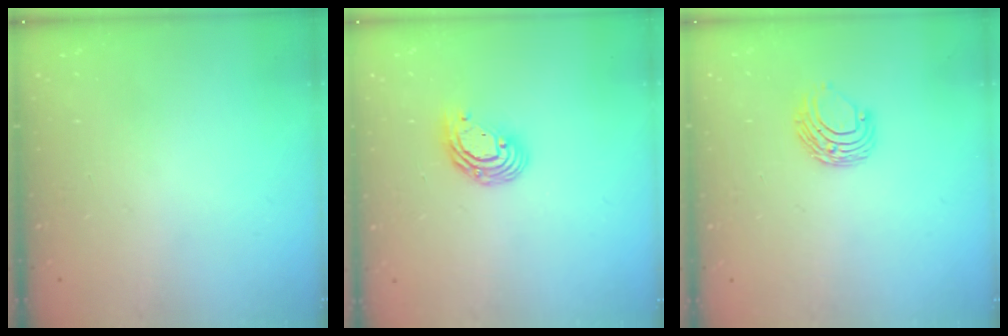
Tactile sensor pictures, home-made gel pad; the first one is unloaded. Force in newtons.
{"total": 8.7, "press": 8.6, "slide": 1.3}
{"total": 7.1, "press": 7.0, "slide": 0.7}